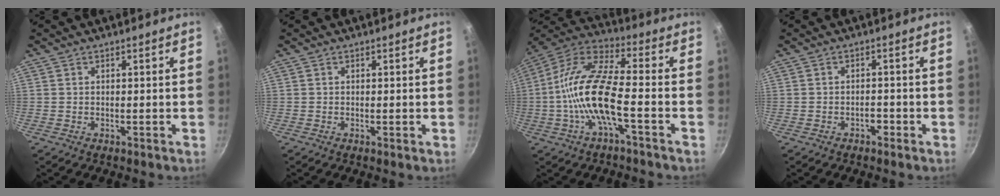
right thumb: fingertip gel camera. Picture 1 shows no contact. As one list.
[{"total": 0.6, "force": [0.0, 0.1, 0.6], "torque": [-0.012, -0.004, -0.001]}, {"total": 14.6, "force": [-3.2, 4.3, 13.6], "torque": [-0.290, 0.044, -0.066]}, {"total": 1.6, "force": [-0.9, 1.0, 0.8], "torque": [-0.003, 0.007, -0.017]}]